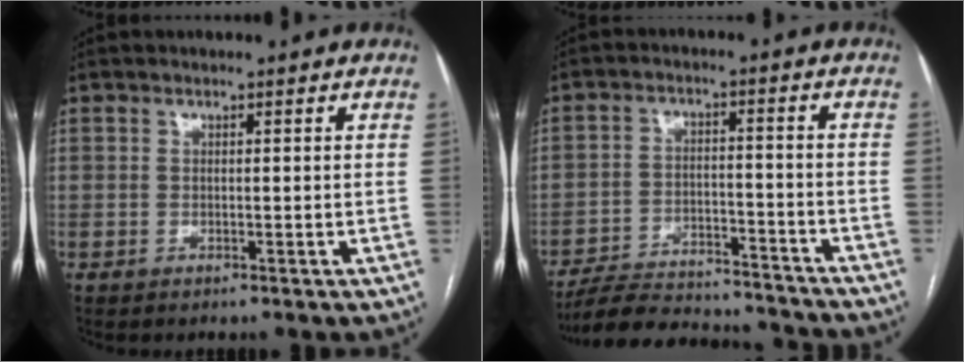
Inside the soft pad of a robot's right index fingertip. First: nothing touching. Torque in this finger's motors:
{"motor_torque": [-0.36, -0.87, -1.05, -0.21]}